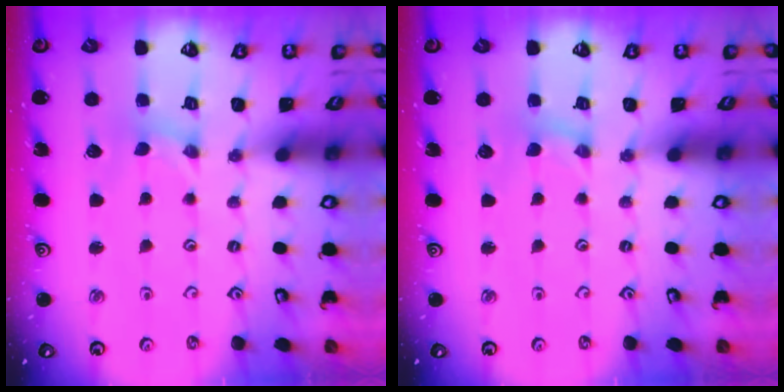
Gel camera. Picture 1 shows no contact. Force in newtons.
{"total": 0.7, "press": 0.6, "slide": 0.2}